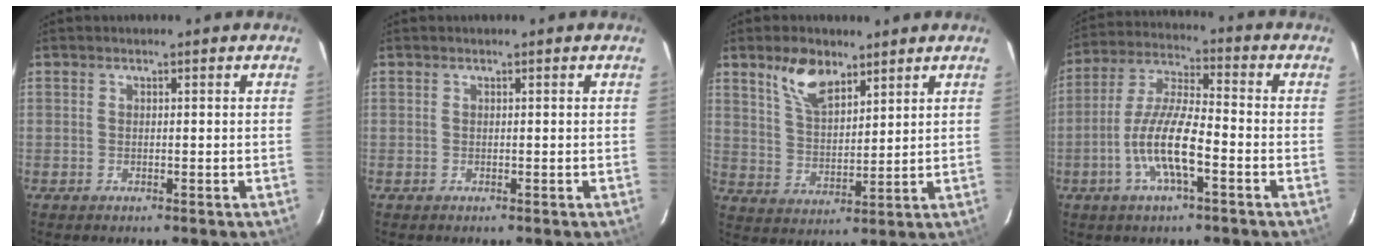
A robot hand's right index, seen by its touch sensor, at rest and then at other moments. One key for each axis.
{"total": 0.0}
{"total": 8.6, "fx": 5.7, "fy": 4.0, "fz": 5.1, "tx": -0.091, "ty": 0.010, "tz": 0.113}
{"total": 11.5, "fx": -4.4, "fy": 2.3, "fz": 10.4, "tx": -0.217, "ty": 0.000, "tz": -0.086}